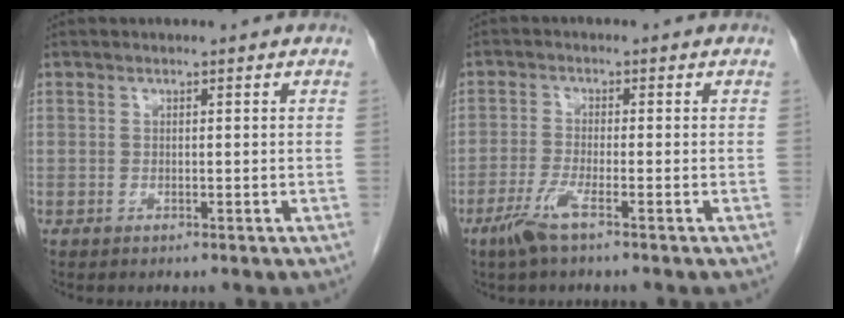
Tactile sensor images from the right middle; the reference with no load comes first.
{"total": 4.0, "force": [-2.5, -0.1, 3.1], "torque": [-0.070, -0.009, -0.056]}